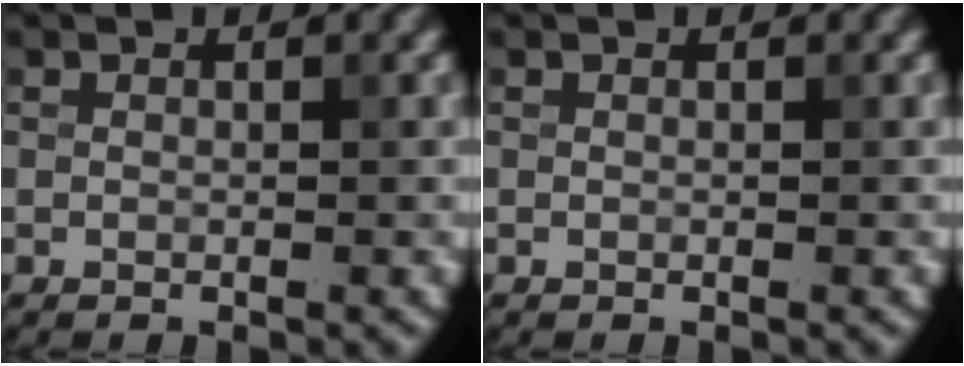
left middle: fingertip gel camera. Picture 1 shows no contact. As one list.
[{"total": 0.0}]